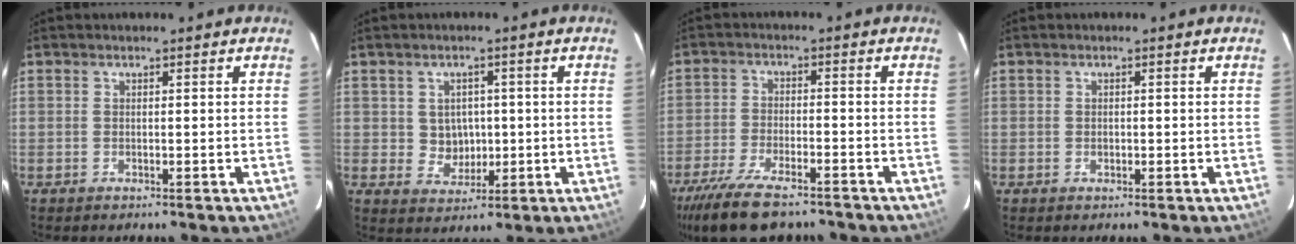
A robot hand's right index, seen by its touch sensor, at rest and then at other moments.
{"total": 5.0, "force": [0.3, 4.7, 1.5], "torque": [-0.032, 0.009, 0.016]}
{"total": 14.4, "force": [-11.3, 4.5, 7.7], "torque": [-0.174, -0.035, -0.194]}
{"total": 0.8, "force": [-0.1, 0.8, 0.3], "torque": [-0.004, 0.000, -0.001]}